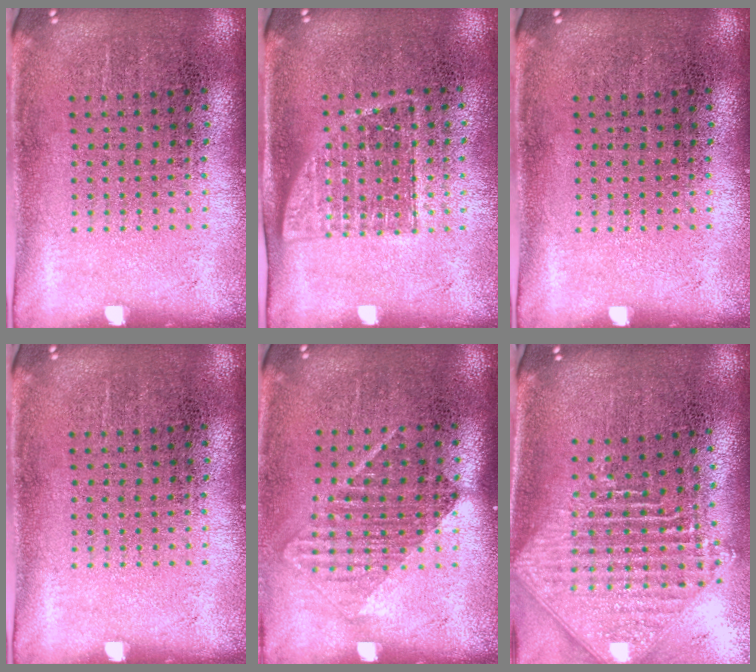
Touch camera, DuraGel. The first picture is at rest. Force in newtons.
{"total": 1.1, "press": 0.9, "slide": 0.6}
{"total": 0.0}
{"total": 0.0}
{"total": 1.3, "press": 1.0, "slide": 0.8}
{"total": 2.3, "press": 1.8, "slide": 1.4}